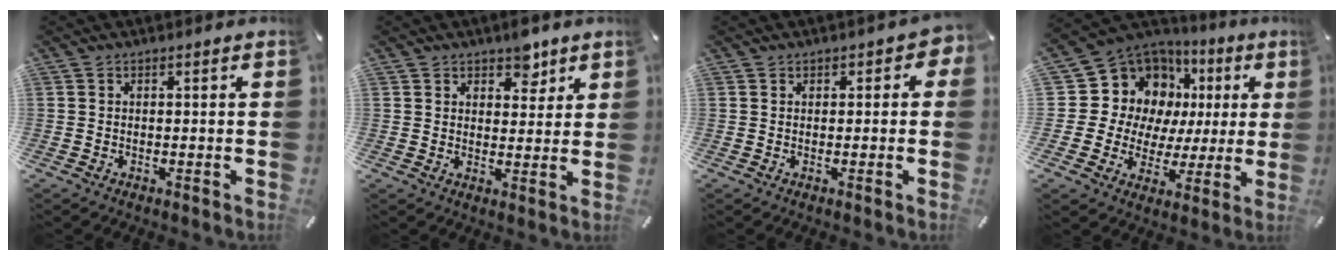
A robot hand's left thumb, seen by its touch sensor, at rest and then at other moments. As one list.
[{"total": 5.7, "force": [4.0, 3.5, 1.9], "torque": [-0.001, -0.022, 0.064]}, {"total": 1.9, "force": [0.5, 1.5, 1.0], "torque": [-0.002, 0.000, 0.004]}, {"total": 14.6, "force": [5.7, 12.5, 4.7], "torque": [-0.080, -0.054, 0.124]}]